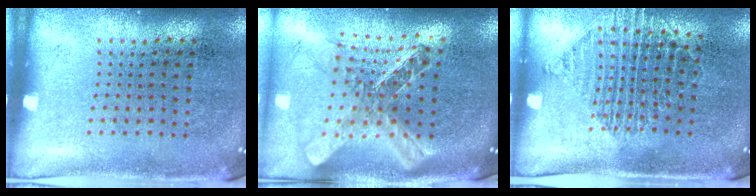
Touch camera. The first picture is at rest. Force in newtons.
{"total": 2.5, "press": 2.0, "slide": 1.6}
{"total": 1.3, "press": 1.1, "slide": 0.7}